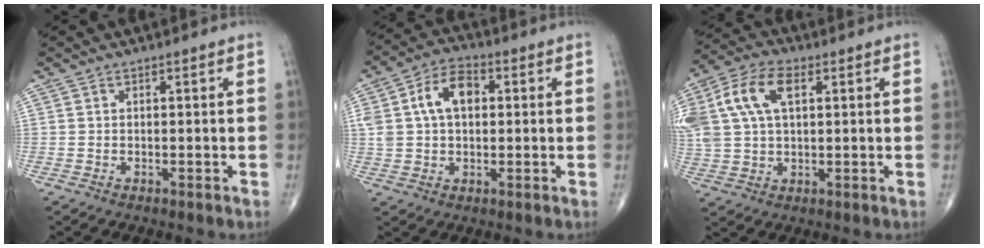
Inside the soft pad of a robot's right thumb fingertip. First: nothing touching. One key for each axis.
{"total": 10.2, "fx": 2.0, "fy": 6.6, "fz": 7.5, "tx": -0.129, "ty": 0.020, "tz": 0.033}
{"total": 14.6, "fx": 4.5, "fy": 8.4, "fz": 11.1, "tx": -0.244, "ty": 0.015, "tz": 0.083}